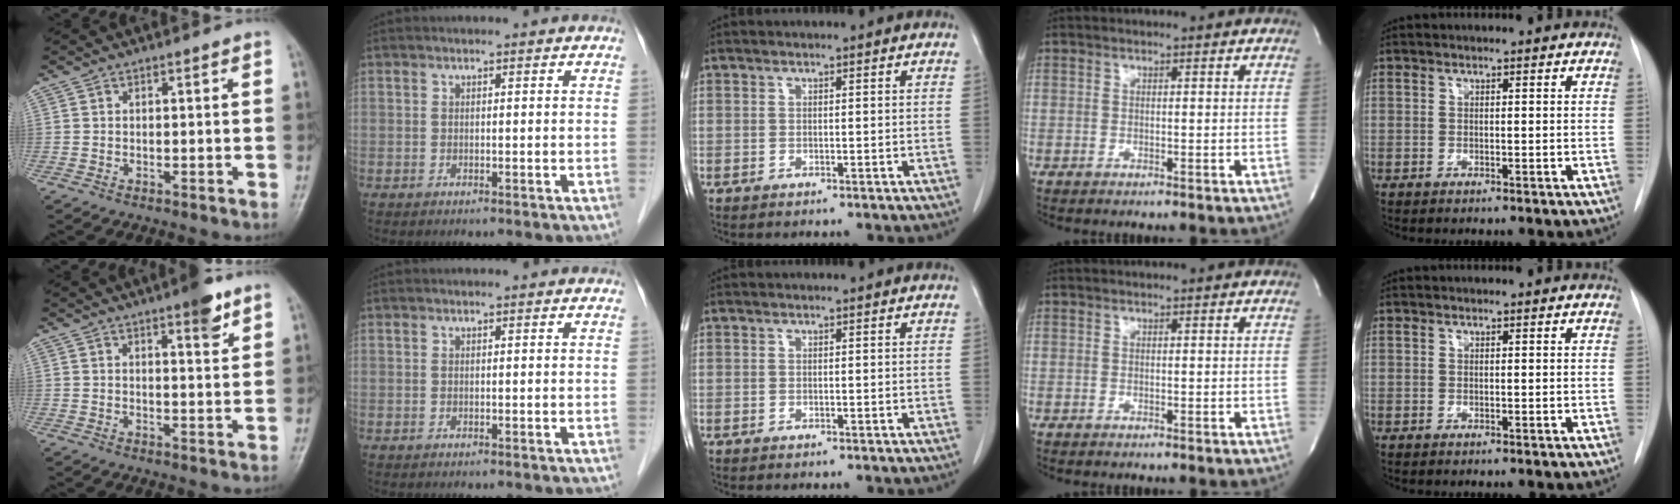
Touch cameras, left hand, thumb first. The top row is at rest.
{"thumb": {"total": 5.3, "force": [3.4, 1.2, 3.9], "torque": [-0.045, -0.019, 0.045]}}